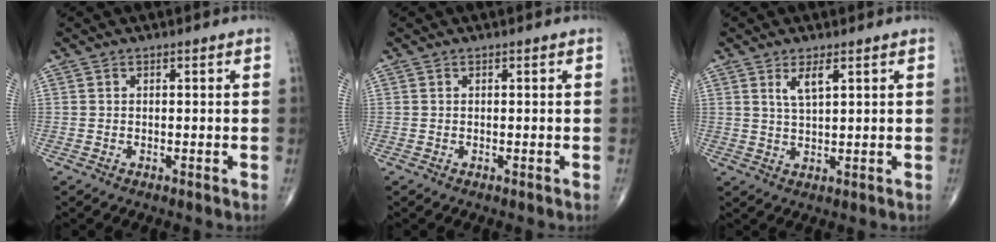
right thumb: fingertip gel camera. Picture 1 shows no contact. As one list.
[{"total": 0.0}, {"total": 2.5, "force": [1.5, 0.3, 2.1], "torque": [-0.045, -0.014, 0.032]}]